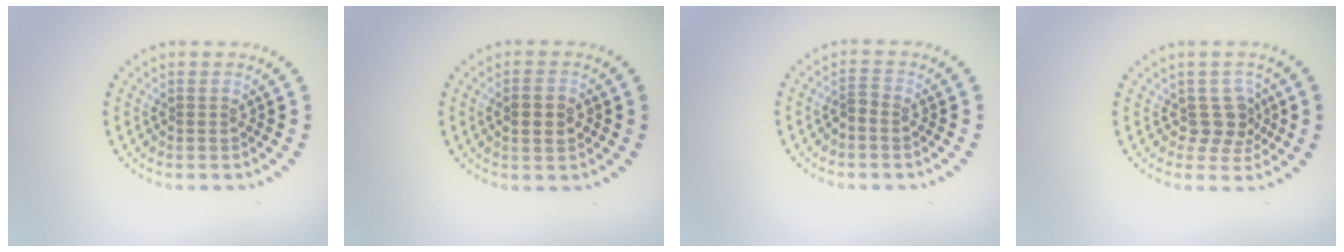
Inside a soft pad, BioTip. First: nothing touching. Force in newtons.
{"total": 2.5, "press": 2.5, "slide": 0.3}
{"total": 1.0, "press": 0.8, "slide": 0.6}
{"total": 2.5, "press": 2.0, "slide": 1.5}